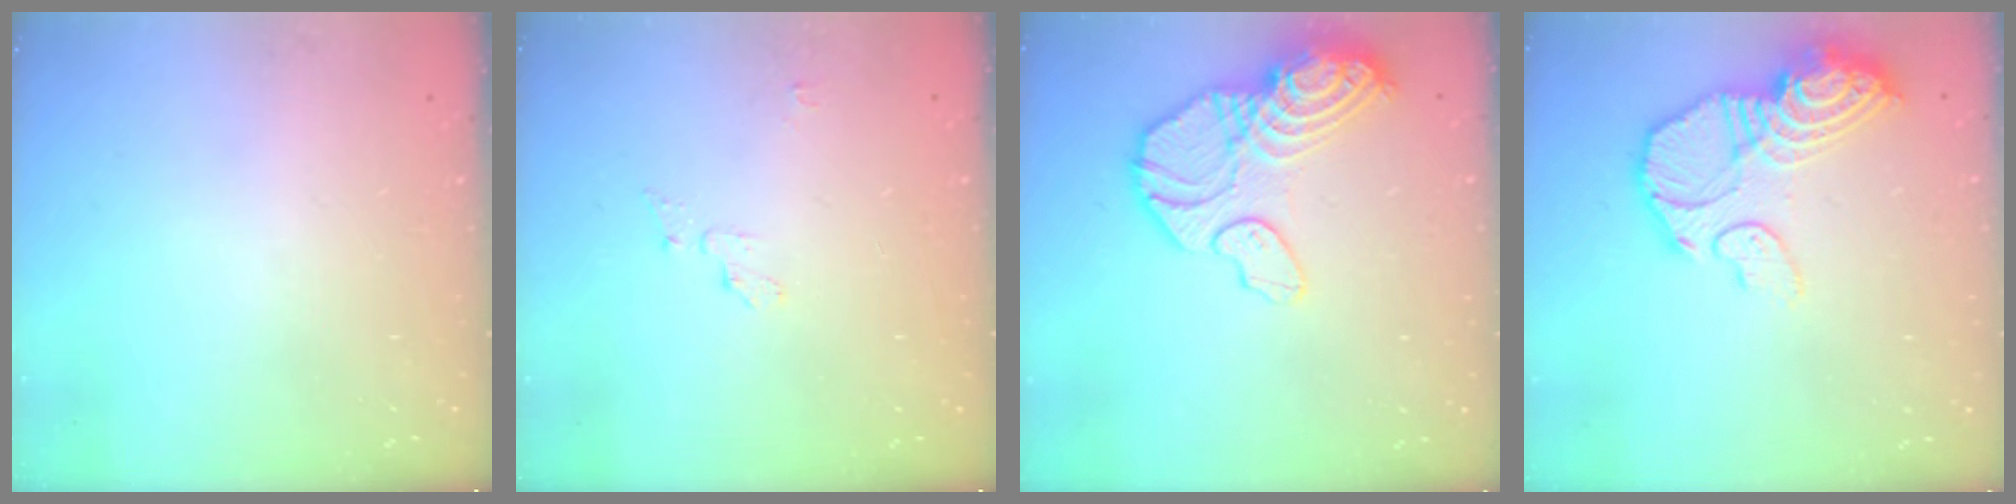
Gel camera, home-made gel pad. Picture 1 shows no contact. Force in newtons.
{"total": 3.9, "press": 3.9, "slide": 0.3}
{"total": 17.8, "press": 17.7, "slide": 1.9}
{"total": 15.3, "press": 15.2, "slide": 1.4}